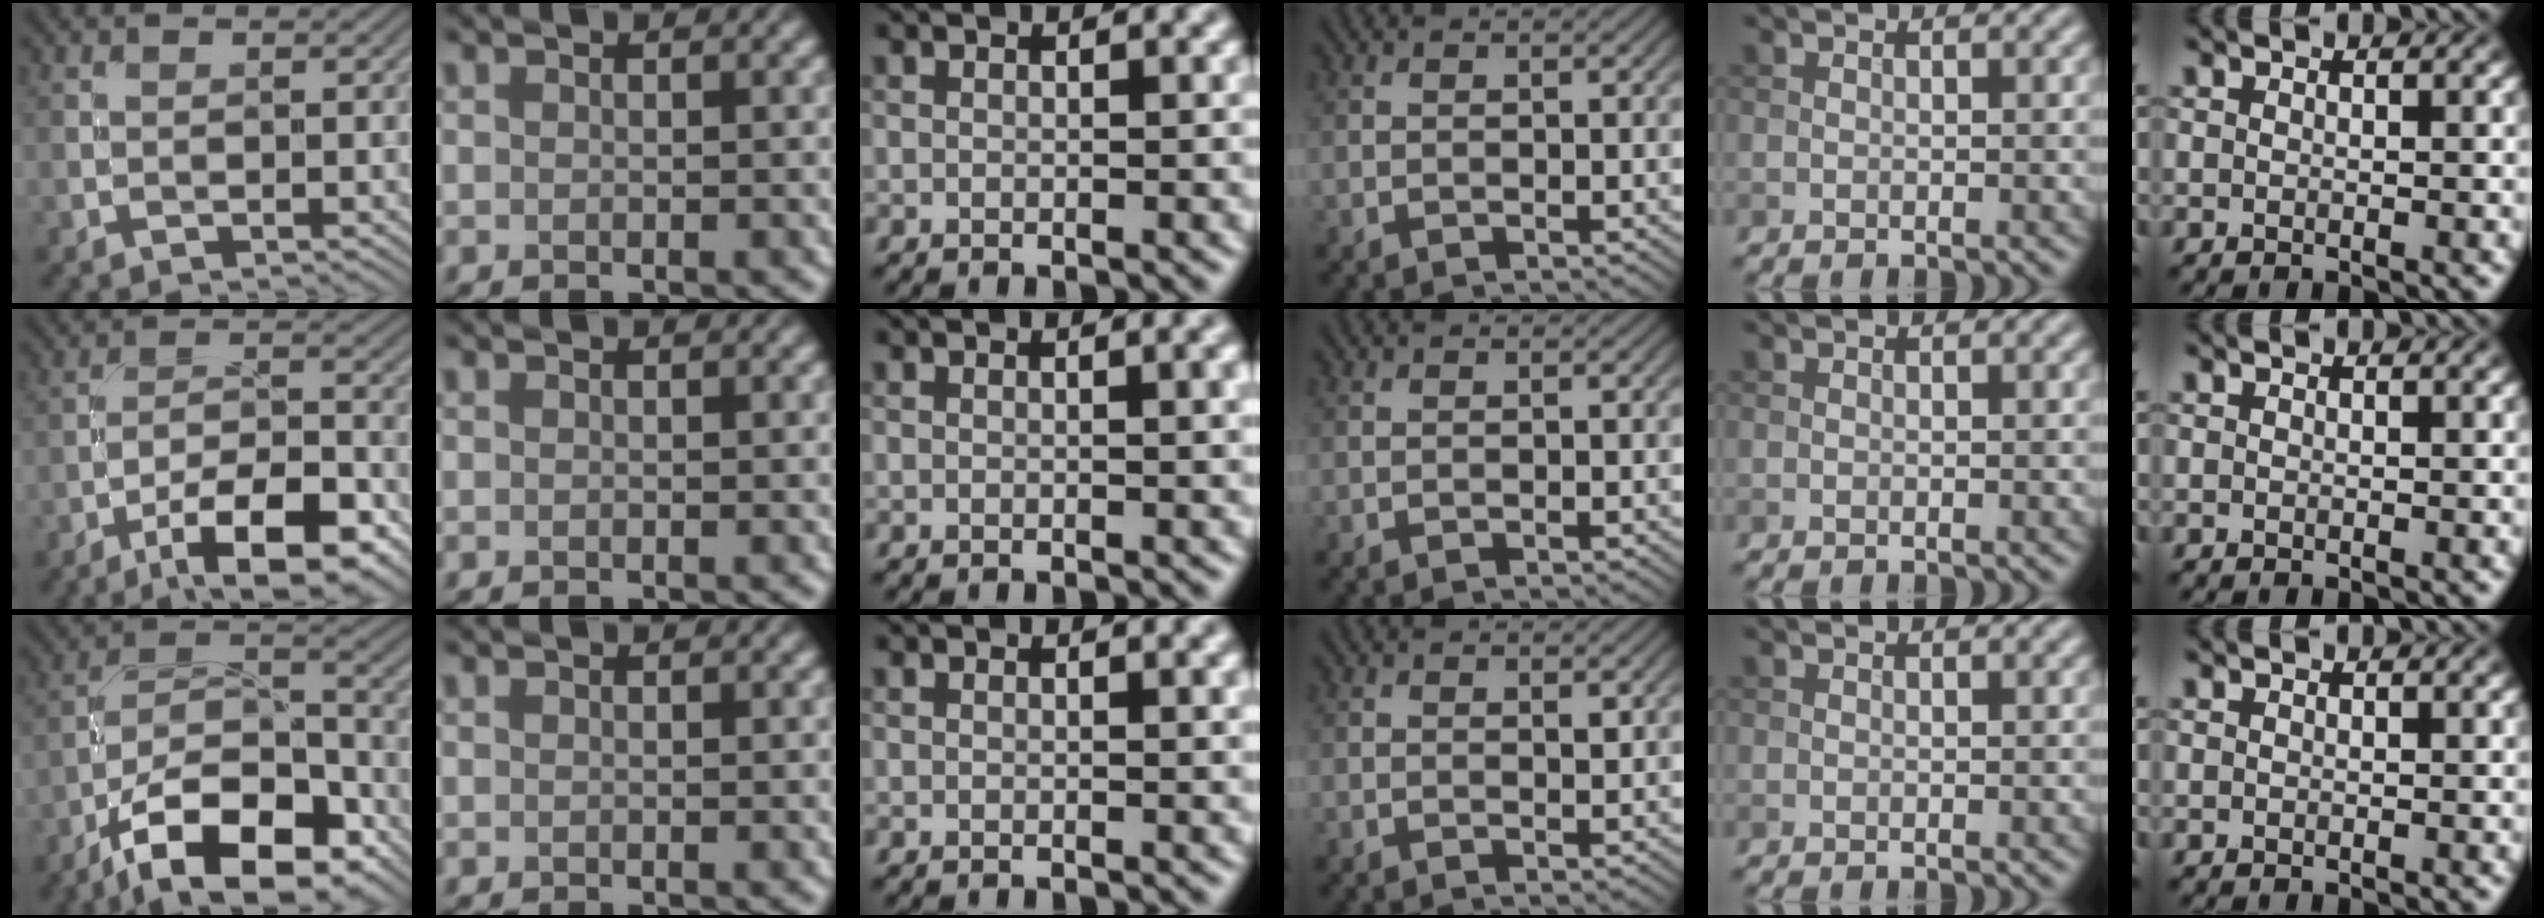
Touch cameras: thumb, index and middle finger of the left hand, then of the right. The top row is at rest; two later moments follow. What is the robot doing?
{"motion": "screw", "object": "medicine bottle"}